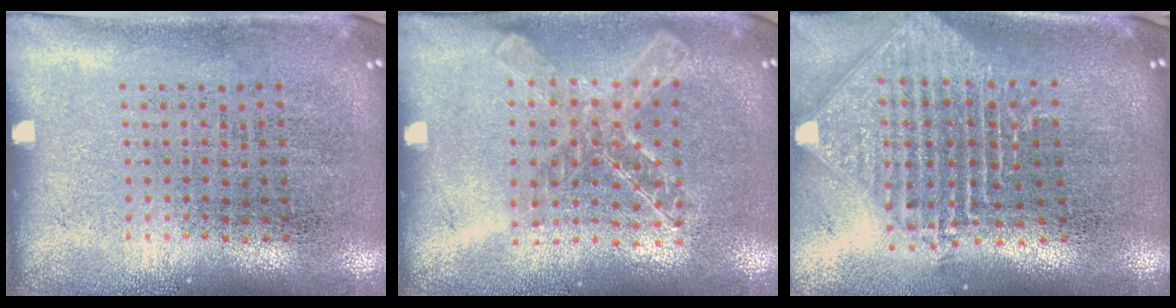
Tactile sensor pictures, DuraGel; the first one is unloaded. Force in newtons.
{"total": 1.5, "press": 1.3, "slide": 0.6}
{"total": 2.3, "press": 1.8, "slide": 1.5}